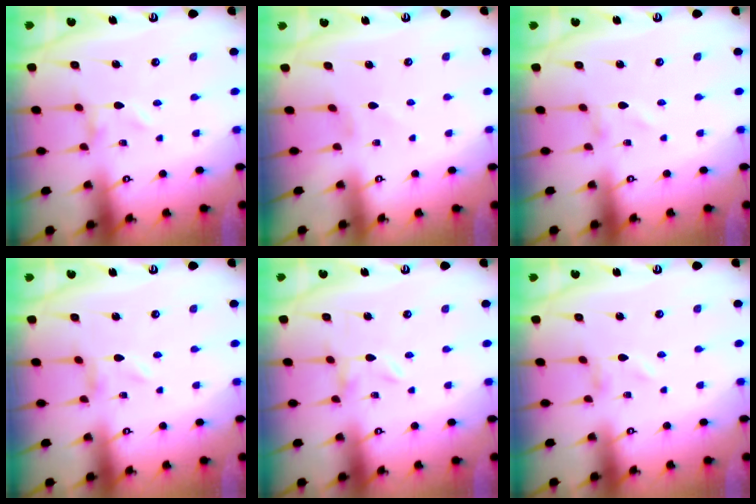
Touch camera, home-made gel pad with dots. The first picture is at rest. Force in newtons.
{"total": 1.9, "press": 1.9, "slide": 0.4}
{"total": 1.0, "press": 1.0, "slide": 0.1}
{"total": 0.0}
{"total": 0.0}
{"total": 1.1, "press": 1.1, "slide": 0.2}